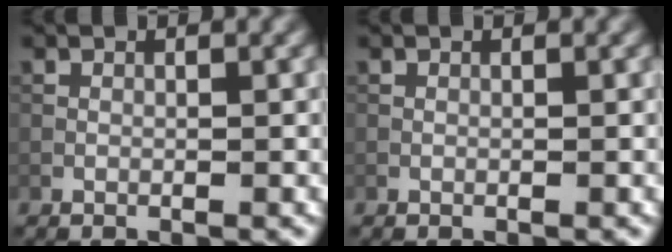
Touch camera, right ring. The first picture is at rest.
{"total": 0.0}